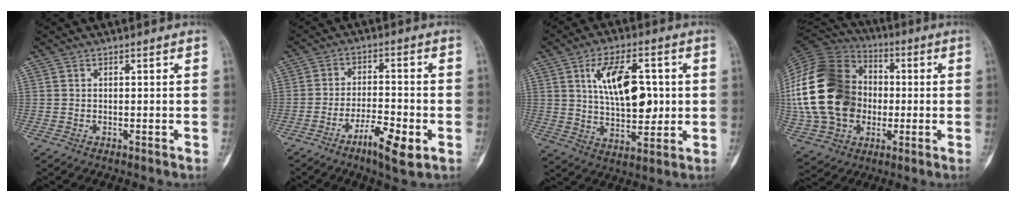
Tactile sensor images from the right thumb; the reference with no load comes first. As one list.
[{"total": 8.1, "force": [-4.0, 1.9, 6.8], "torque": [-0.121, 0.016, -0.067]}, {"total": 13.9, "force": [2.6, 7.1, 11.6], "torque": [-0.167, -0.008, 0.049]}, {"total": 25.2, "force": [-0.2, 19.6, 15.9], "torque": [-0.311, 0.022, 0.005]}]